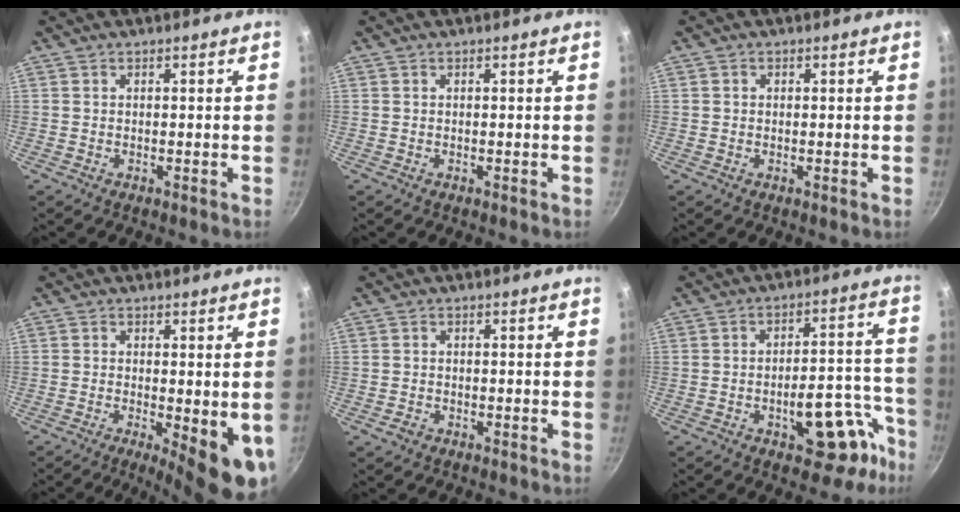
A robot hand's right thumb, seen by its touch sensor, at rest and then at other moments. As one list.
[{"total": 0.0}, {"total": 0.6, "force": [0.1, 0.6, 0.2], "torque": [-0.002, 0.003, 0.000]}, {"total": 10.1, "force": [-2.1, 3.1, 9.4], "torque": [-0.109, -0.011, -0.021]}, {"total": 1.6, "force": [-0.9, 1.2, 0.6], "torque": [-0.007, 0.006, -0.014]}, {"total": 15.7, "force": [-7.8, 7.7, 11.3], "torque": [-0.073, 0.063, -0.100]}]